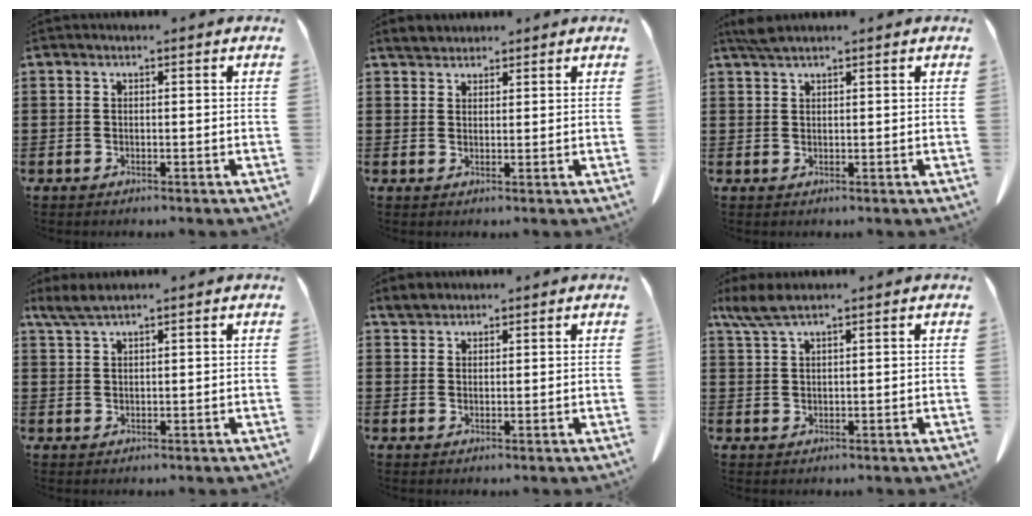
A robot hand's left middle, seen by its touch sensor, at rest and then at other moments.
{"total": 2.2, "force": [2.1, 0.6, 0.2], "torque": [-0.010, 0.004, 0.043]}
{"total": 2.0, "force": [1.8, 0.2, 1.0], "torque": [-0.025, -0.002, 0.034]}
{"total": 2.8, "force": [2.1, 0.3, 1.8], "torque": [-0.040, -0.001, 0.041]}
{"total": 2.3, "force": [2.2, 0.6, 0.3], "torque": [-0.013, 0.004, 0.045]}
{"total": 3.9, "force": [2.9, 0.5, 2.7], "torque": [-0.066, -0.004, 0.052]}